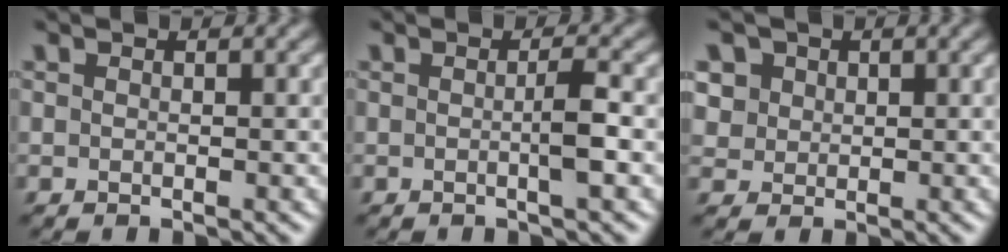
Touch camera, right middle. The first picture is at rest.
{"total": 1.9, "force": [-0.2, 0.1, 1.9], "torque": [-0.035, -0.002, -0.006]}
{"total": 3.7, "force": [1.7, 3.1, 1.2], "torque": [-0.041, 0.007, 0.035]}